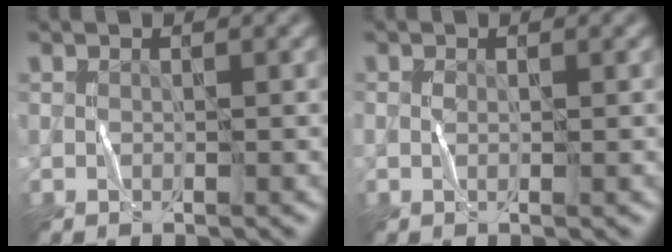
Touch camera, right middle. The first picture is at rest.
{"total": 0.7, "force": [0.1, 0.4, 0.6], "torque": [-0.011, 0.000, 0.001]}